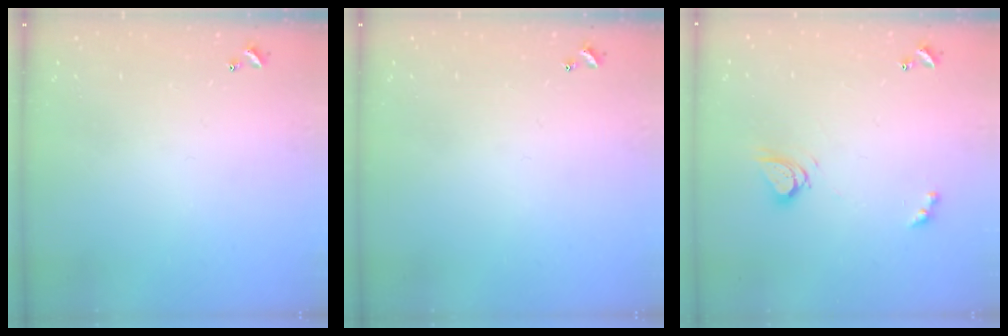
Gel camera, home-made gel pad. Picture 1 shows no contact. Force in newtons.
{"total": 0.0}
{"total": 5.7, "press": 5.6, "slide": 1.1}